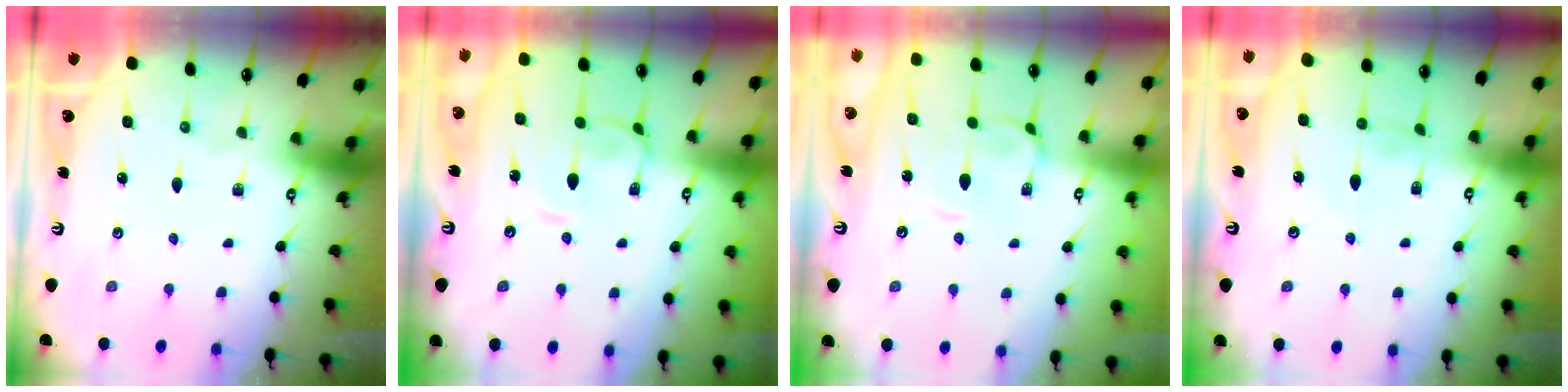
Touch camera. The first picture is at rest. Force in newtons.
{"total": 2.0, "press": 1.9, "slide": 0.5}
{"total": 2.4, "press": 2.4, "slide": 0.6}
{"total": 0.6, "press": 0.4, "slide": 0.5}